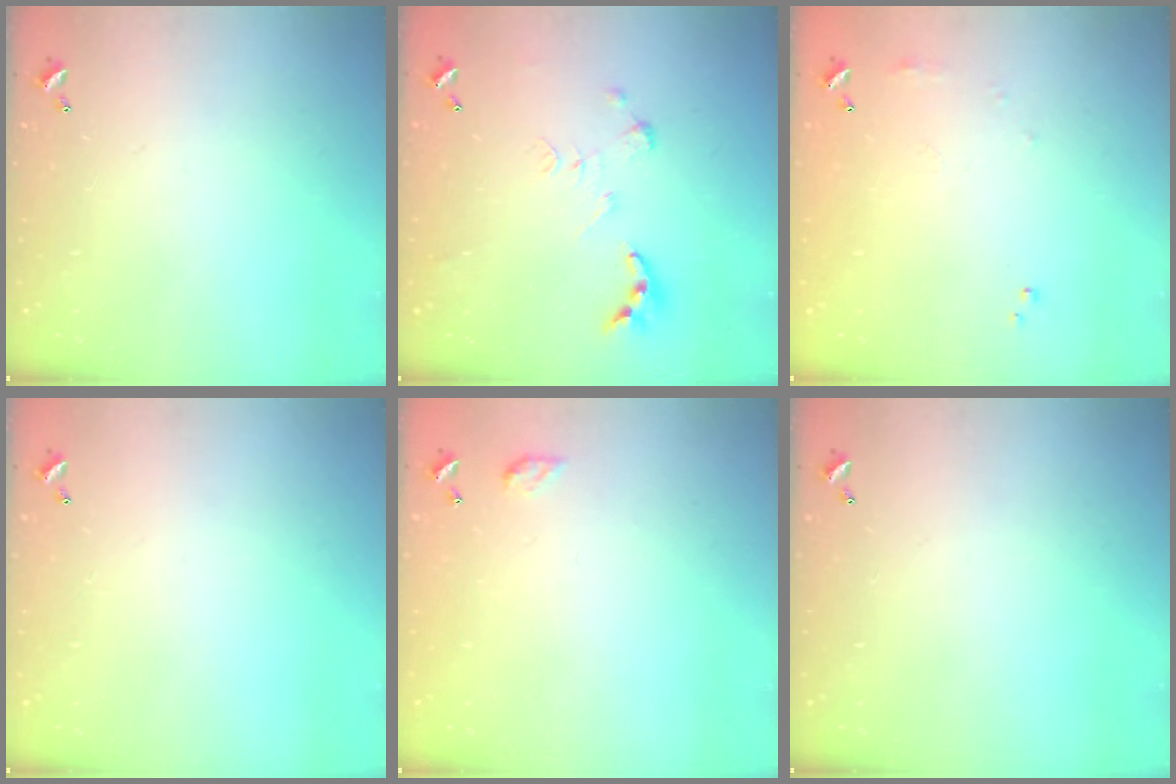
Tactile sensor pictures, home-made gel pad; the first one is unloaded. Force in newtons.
{"total": 0.0}
{"total": 5.4, "press": 5.3, "slide": 0.6}
{"total": 0.0}
{"total": 3.2, "press": 3.2, "slide": 0.4}
{"total": 0.0}